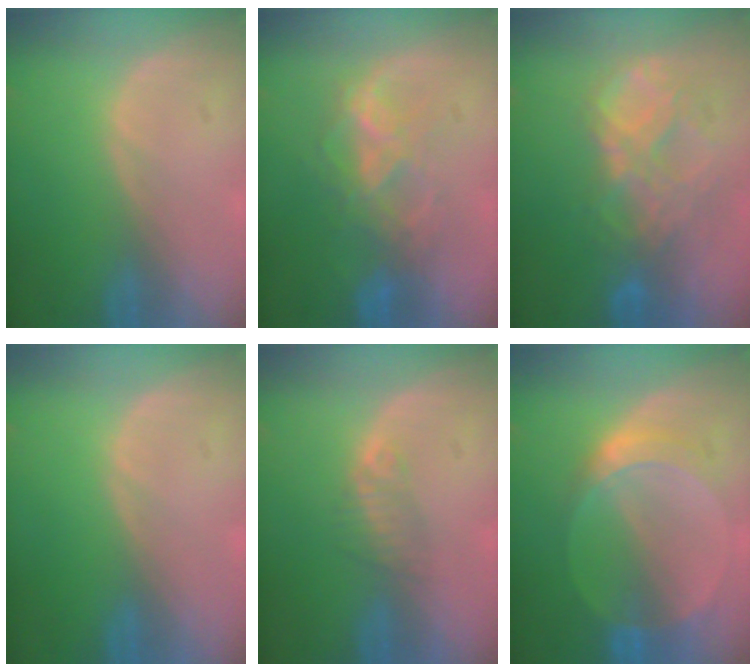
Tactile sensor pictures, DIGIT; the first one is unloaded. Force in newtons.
{"total": 6.9, "press": 6.7, "slide": 1.6}
{"total": 9.0, "press": 7.7, "slide": 4.6}
{"total": 0.0}
{"total": 2.3, "press": 2.1, "slide": 0.8}
{"total": 6.2, "press": 5.7, "slide": 2.5}